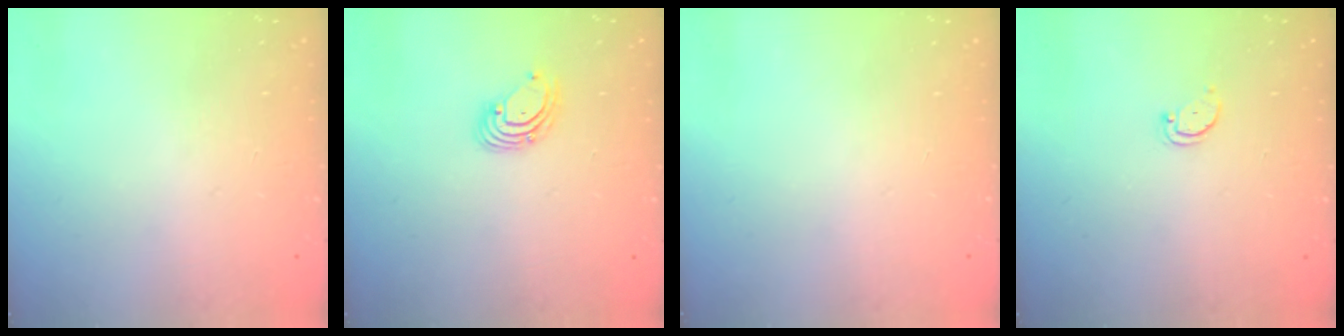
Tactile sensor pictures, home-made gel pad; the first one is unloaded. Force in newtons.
{"total": 2.6, "press": 2.6, "slide": 0.1}
{"total": 0.0}
{"total": 2.5, "press": 2.4, "slide": 0.4}